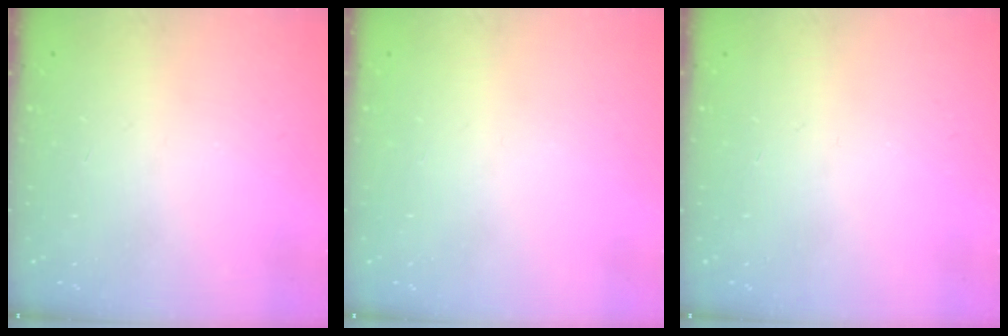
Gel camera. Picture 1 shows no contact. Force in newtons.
{"total": 0.0}
{"total": 0.0}